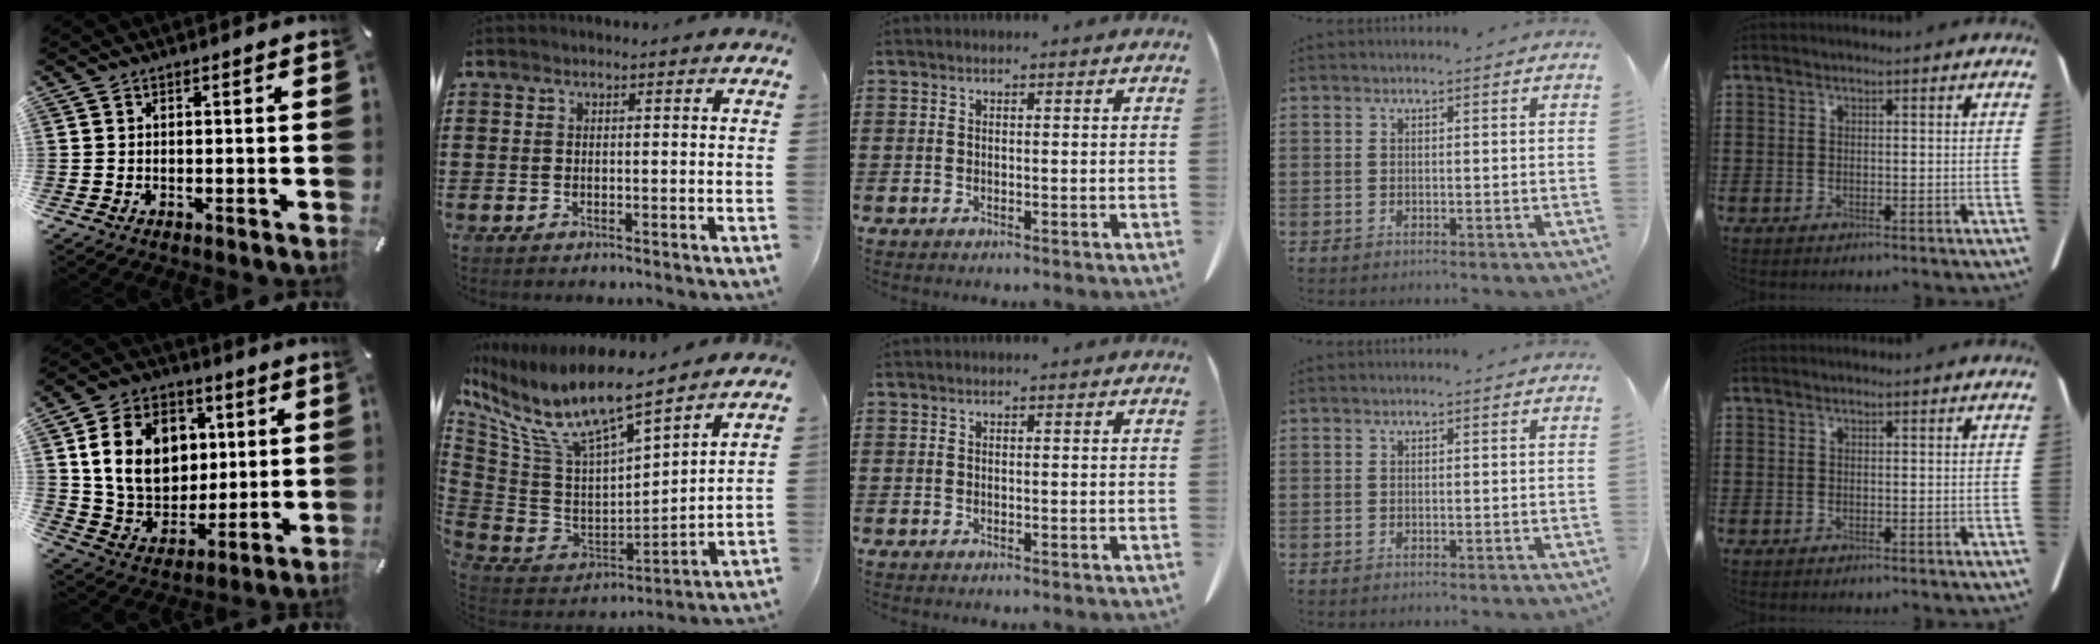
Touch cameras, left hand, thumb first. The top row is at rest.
{"thumb": {"total": 16.4, "force": [4.2, 13.3, 8.6], "torque": [-0.157, 0.004, 0.084]}, "index": {"total": 11.7, "force": [8.6, 2.5, 7.5], "torque": [-0.177, -0.061, 0.148]}}